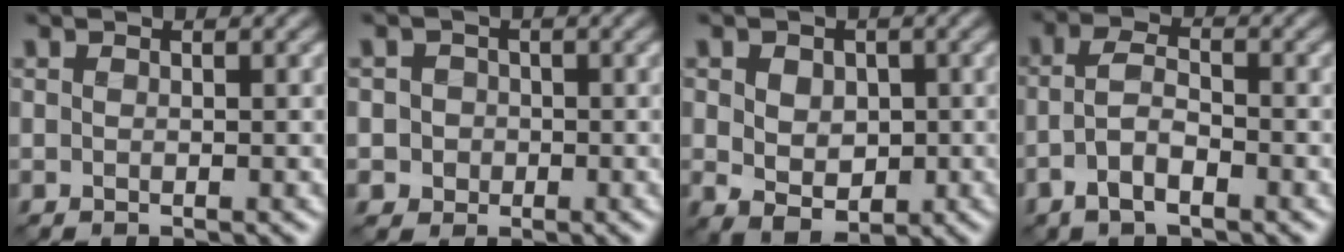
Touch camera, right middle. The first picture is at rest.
{"total": 3.1, "force": [-0.4, 3.1, 0.6], "torque": [0.019, 0.023, -0.031]}
{"total": 4.5, "force": [-0.2, 3.5, 2.8], "torque": [-0.041, -0.002, 0.002]}
{"total": 3.4, "force": [-1.8, 1.3, 2.5], "torque": [-0.053, 0.009, -0.040]}